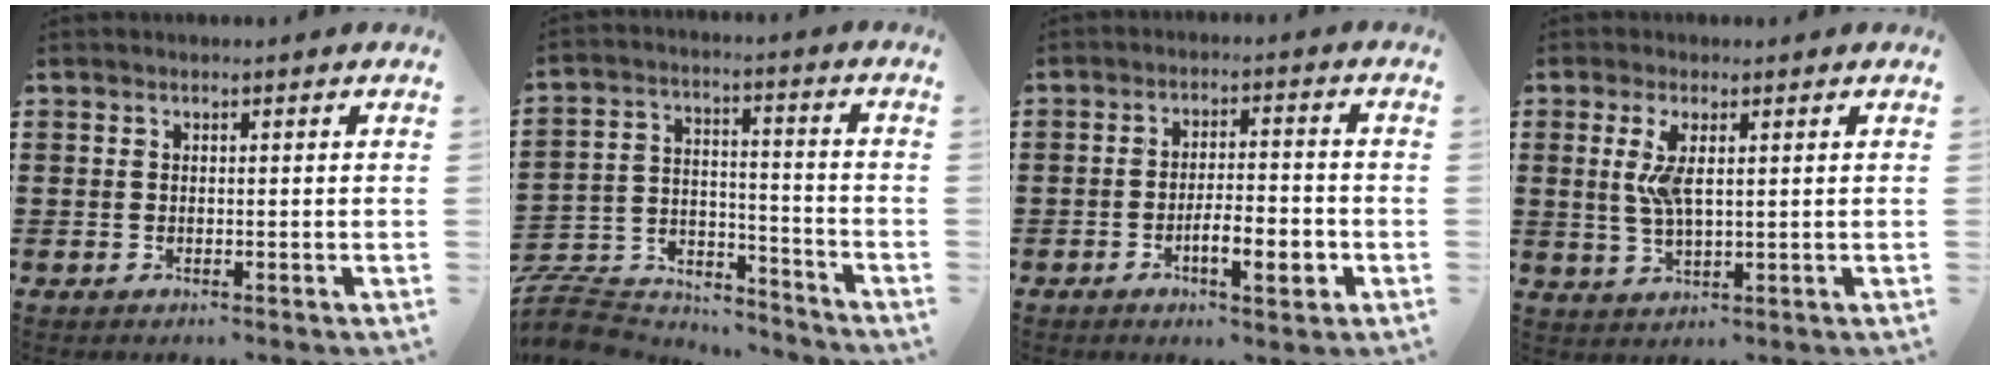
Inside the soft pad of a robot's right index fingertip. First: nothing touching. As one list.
[{"total": 8.4, "force": [-8.0, 2.1, 1.4], "torque": [-0.038, 0.017, -0.159]}, {"total": 6.6, "force": [-2.6, 2.1, 5.6], "torque": [-0.092, -0.003, -0.047]}, {"total": 4.7, "force": [1.2, 1.5, 4.2], "torque": [-0.095, 0.002, 0.016]}]